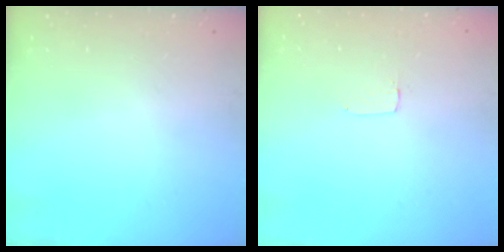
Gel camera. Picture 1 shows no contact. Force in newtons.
{"total": 1.7, "press": 1.7, "slide": 0.1}